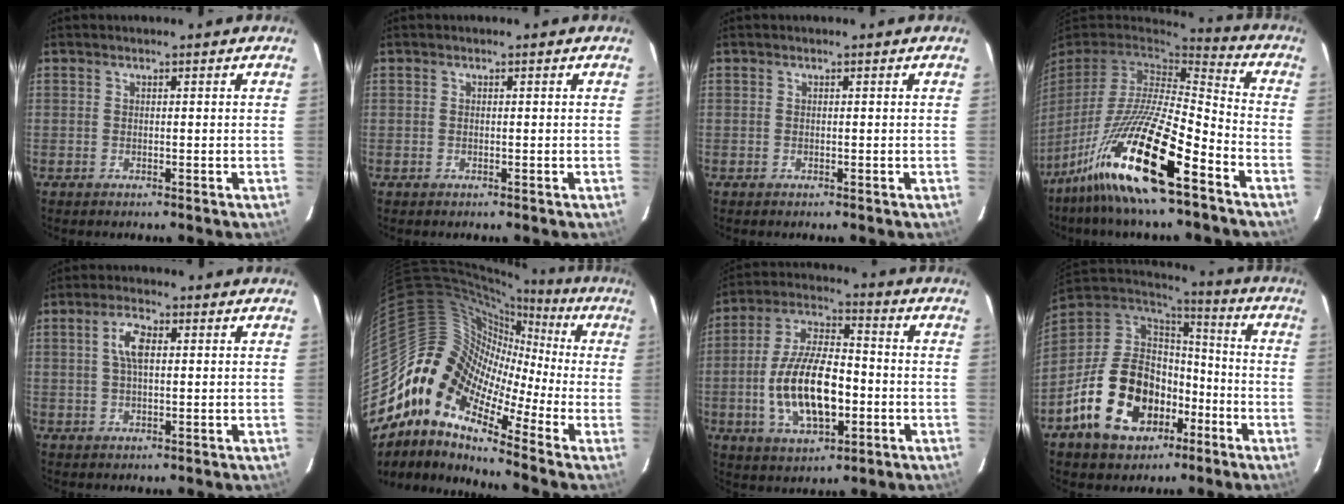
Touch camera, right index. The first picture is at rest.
{"total": 0.0}
{"total": 0.0}
{"total": 20.5, "force": [-13.2, 3.1, 15.4], "torque": [-0.301, -0.035, -0.247]}
{"total": 4.6, "force": [1.0, 2.0, 4.0], "torque": [-0.077, 0.011, 0.020]}
{"total": 12.7, "force": [-3.5, 8.8, 8.5], "torque": [-0.132, 0.014, -0.093]}
{"total": 16.4, "force": [-3.4, 7.4, 14.2], "torque": [-0.282, 0.004, -0.054]}
{"total": 20.9, "force": [-8.0, 14.8, 12.4], "torque": [-0.285, 0.033, -0.115]}